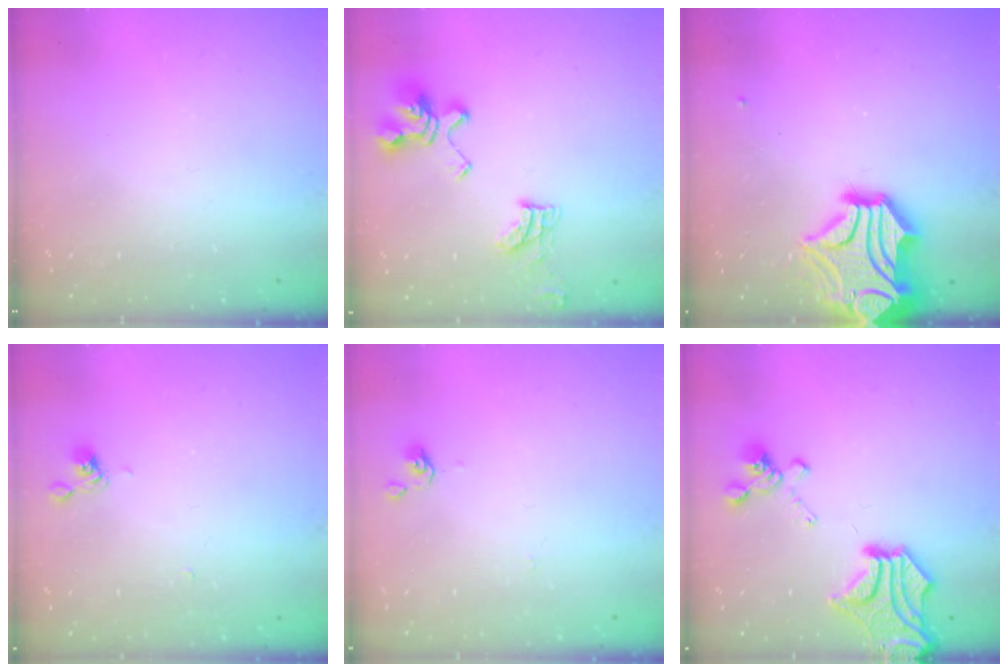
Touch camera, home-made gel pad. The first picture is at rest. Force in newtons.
{"total": 8.4, "press": 8.3, "slide": 1.6}
{"total": 8.3, "press": 8.0, "slide": 2.4}
{"total": 3.4, "press": 3.3, "slide": 0.4}
{"total": 0.0}
{"total": 6.6, "press": 6.1, "slide": 2.6}